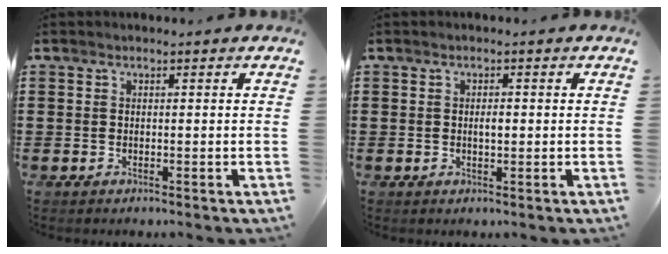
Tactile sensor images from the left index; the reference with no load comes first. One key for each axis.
{"total": 1.4, "fx": 0.1, "fy": 0.5, "fz": 1.3, "tx": -0.028, "ty": 0.002, "tz": 0.000}